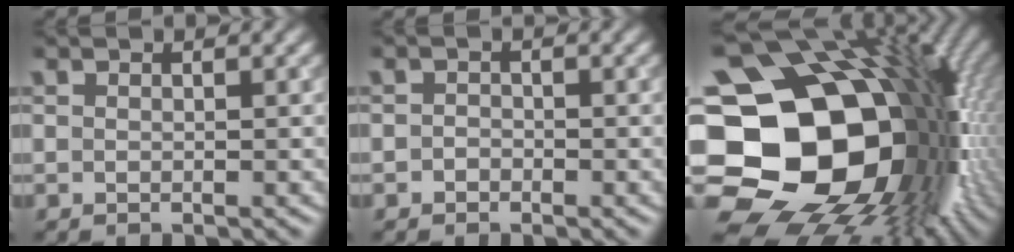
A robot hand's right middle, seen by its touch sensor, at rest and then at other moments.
{"total": 0.9, "force": [-0.4, 0.7, 0.2], "torque": [-0.002, -0.002, -0.010]}
{"total": 23.1, "force": [-3.5, 18.2, 13.7], "torque": [-0.228, -0.006, -0.090]}